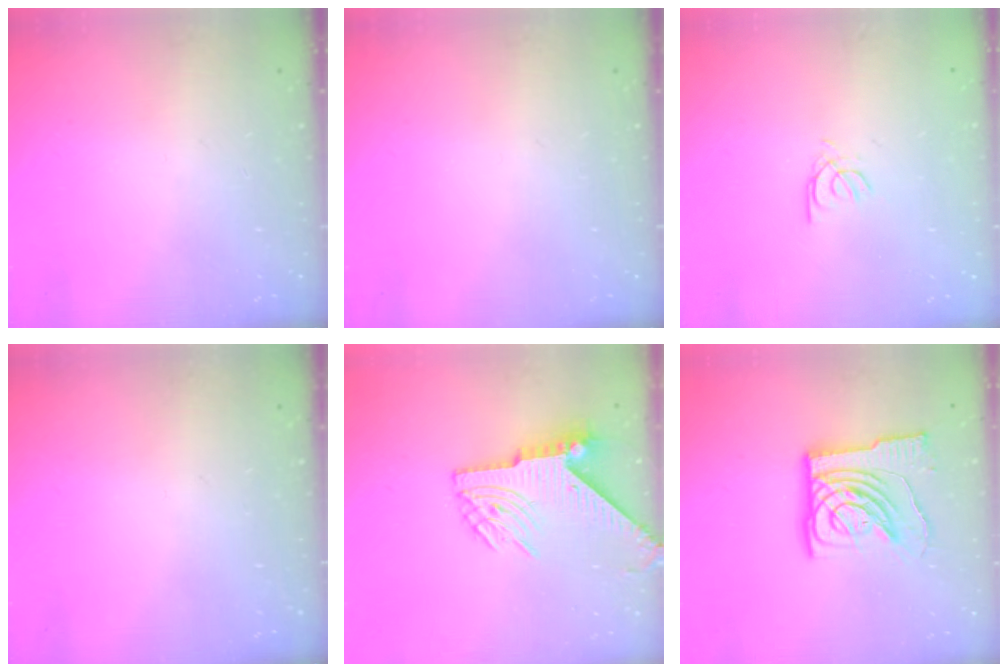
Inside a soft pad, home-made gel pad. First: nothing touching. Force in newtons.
{"total": 0.0}
{"total": 2.6, "press": 2.6, "slide": 0.2}
{"total": 0.0}
{"total": 8.8, "press": 8.7, "slide": 1.3}
{"total": 13.9, "press": 13.8, "slide": 1.8}